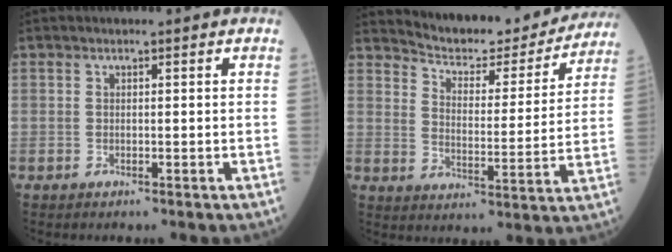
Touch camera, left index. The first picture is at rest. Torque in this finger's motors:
{"motor_torque": [0.63, -0.85, -0.01, 0.01]}